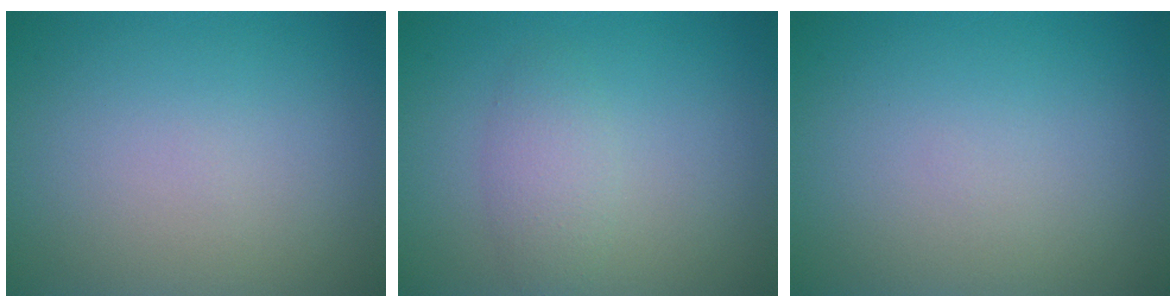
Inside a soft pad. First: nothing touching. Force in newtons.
{"total": 2.1, "press": 2.1, "slide": 0.1}
{"total": 0.0}